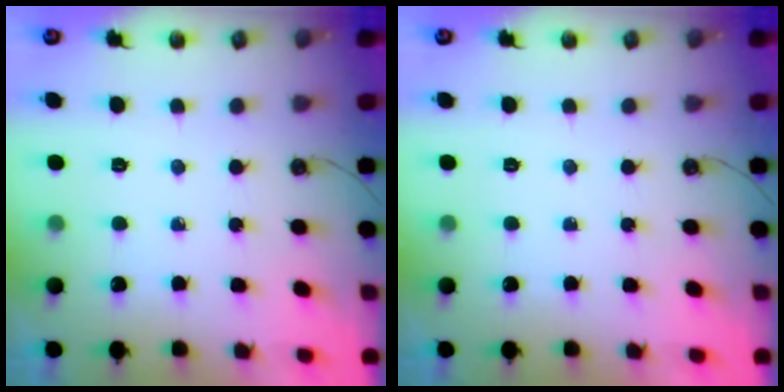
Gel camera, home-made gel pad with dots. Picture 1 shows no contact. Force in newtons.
{"total": 0.0}